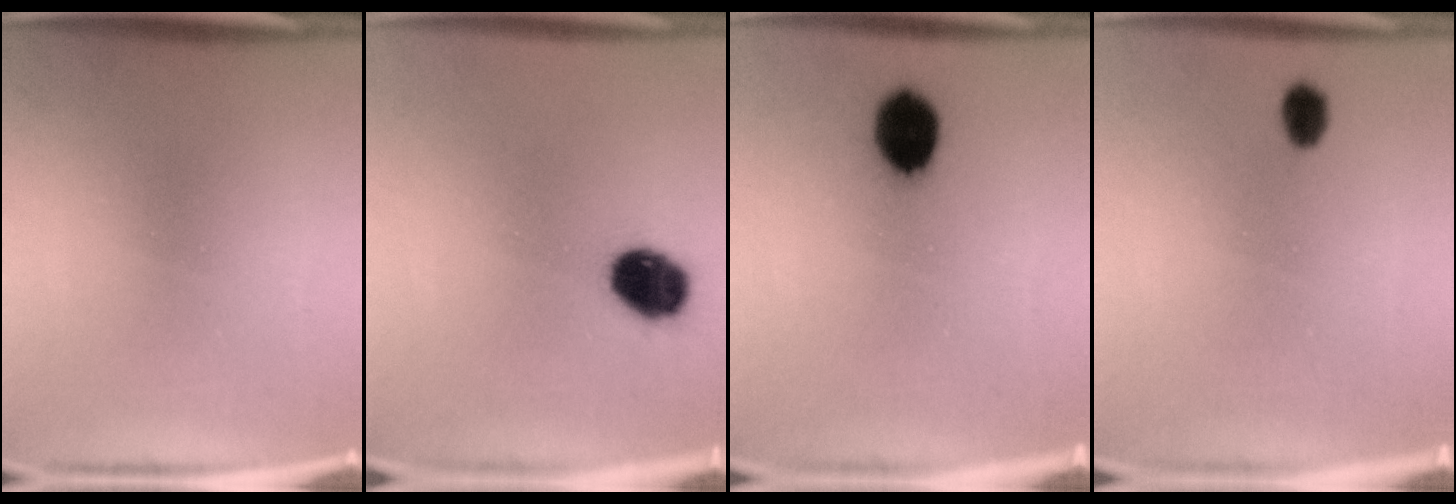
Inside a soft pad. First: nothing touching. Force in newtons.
{"total": 10.1}
{"total": 9.4}
{"total": 3.2}